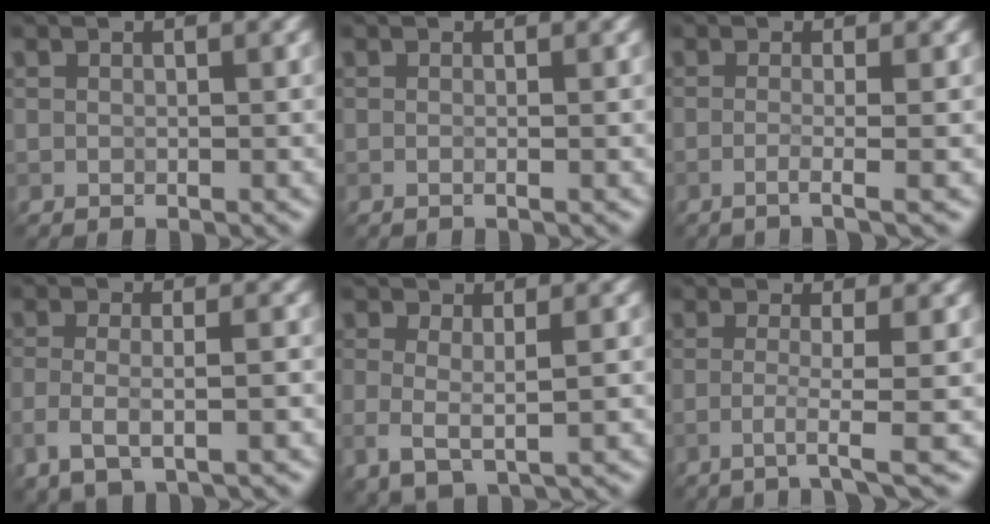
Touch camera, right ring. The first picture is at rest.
{"total": 0.7, "force": [0.0, 0.2, 0.6], "torque": [-0.010, -0.009, -0.007]}
{"total": 2.4, "force": [-0.7, 0.6, 2.2], "torque": [-0.025, -0.002, -0.026]}
{"total": 3.8, "force": [-1.5, 1.4, 3.2], "torque": [-0.066, -0.006, -0.031]}
{"total": 3.0, "force": [-0.1, 1.6, 2.6], "torque": [-0.054, -0.009, 0.000]}
{"total": 2.9, "force": [-1.0, 0.3, 2.7], "torque": [-0.043, 0.002, -0.034]}